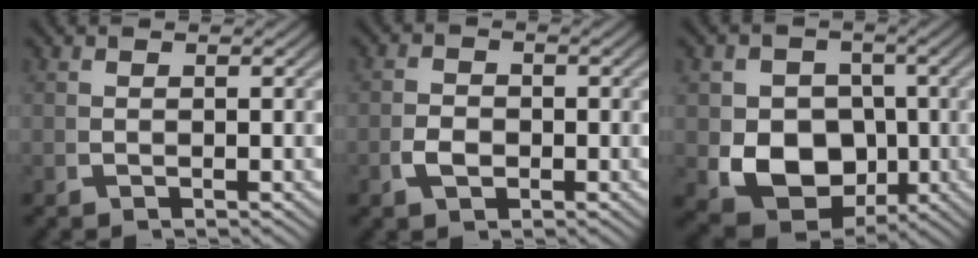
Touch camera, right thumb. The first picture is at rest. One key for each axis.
{"total": 1.6, "fx": -0.6, "fy": 1.2, "fz": 1.0, "tx": -0.015, "ty": -0.002, "tz": -0.008}
{"total": 11.4, "fx": -1.2, "fy": 9.0, "fz": 6.8, "tx": -0.144, "ty": -0.052, "tz": 0.003}